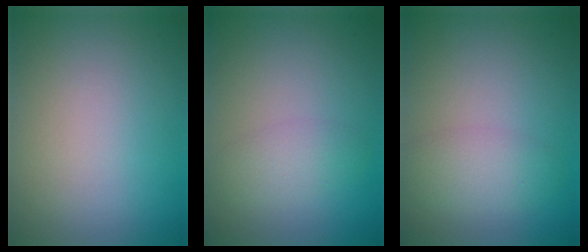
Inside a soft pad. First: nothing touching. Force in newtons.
{"total": 2.0, "press": 2.0, "slide": 0.1}
{"total": 2.8, "press": 2.8, "slide": 0.1}